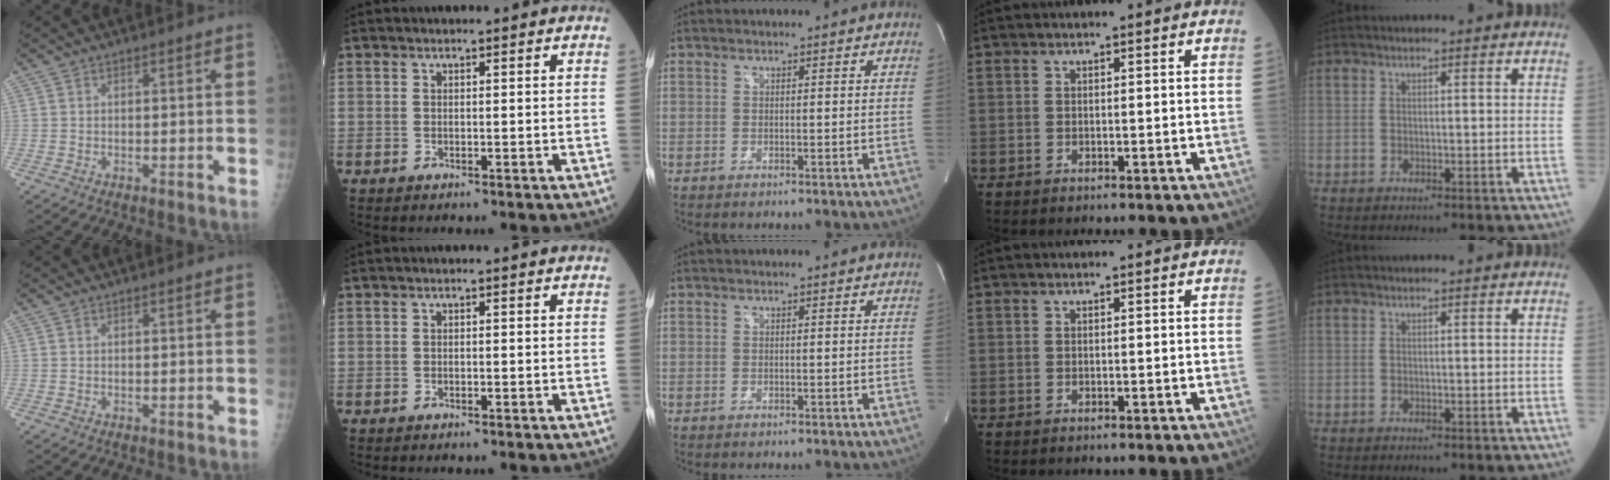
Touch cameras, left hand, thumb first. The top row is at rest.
{}